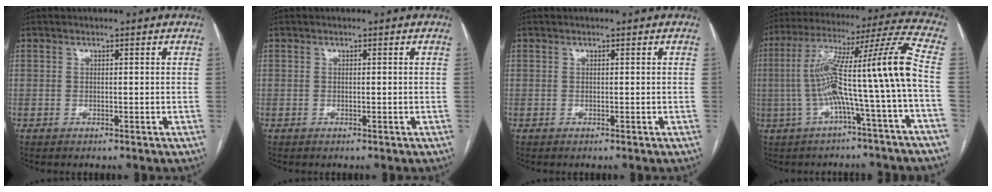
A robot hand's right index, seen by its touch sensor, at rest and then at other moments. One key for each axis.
{"total": 0.0}
{"total": 0.0}
{"total": 15.6, "fx": -2.8, "fy": -1.5, "fz": 15.3, "tx": -0.263, "ty": 0.033, "tz": -0.055}